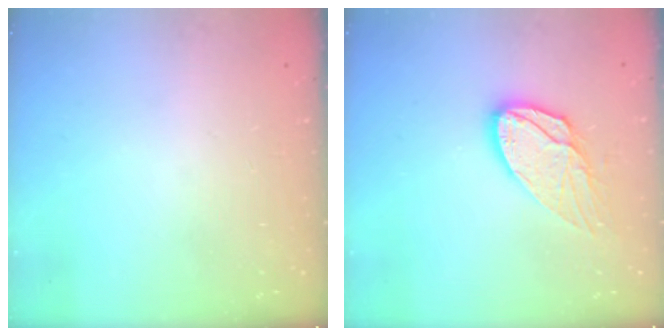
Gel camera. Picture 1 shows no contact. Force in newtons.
{"total": 13.8, "press": 13.8, "slide": 1.0}